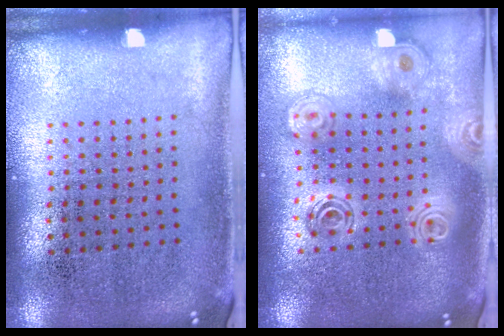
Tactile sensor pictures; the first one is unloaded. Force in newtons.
{"total": 2.0, "press": 1.7, "slide": 1.1}